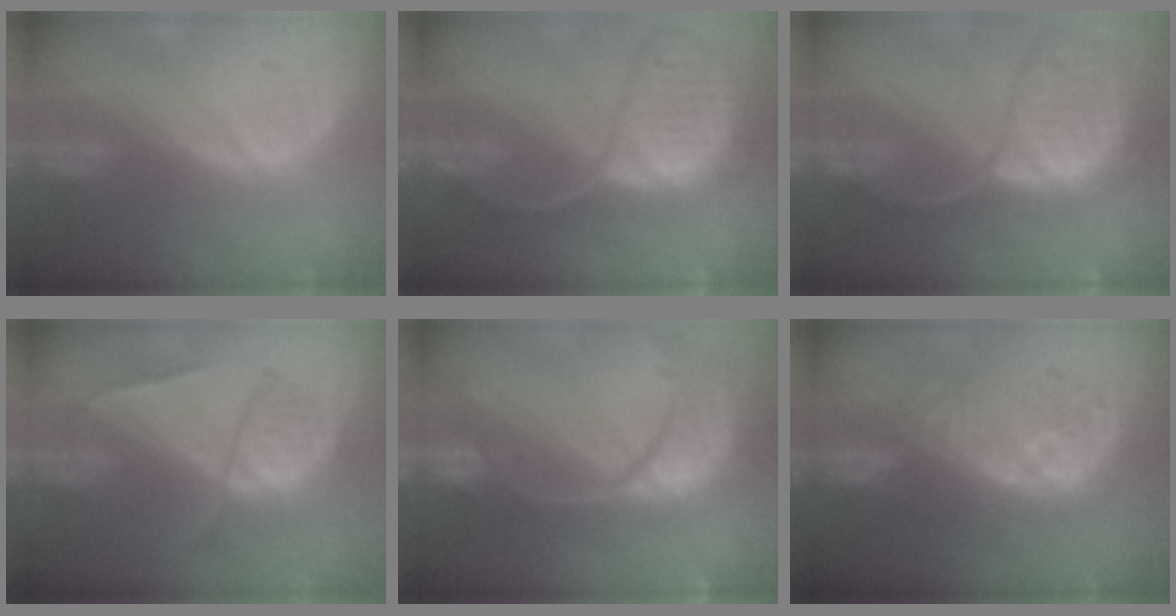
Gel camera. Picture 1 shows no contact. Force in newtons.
{"total": 12.0, "press": 9.9, "slide": 6.9}
{"total": 12.1, "press": 9.8, "slide": 7.1}
{"total": 6.8, "press": 6.0, "slide": 3.2}
{"total": 13.8, "press": 11.0, "slide": 8.4}
{"total": 8.2, "press": 8.2, "slide": 0.5}